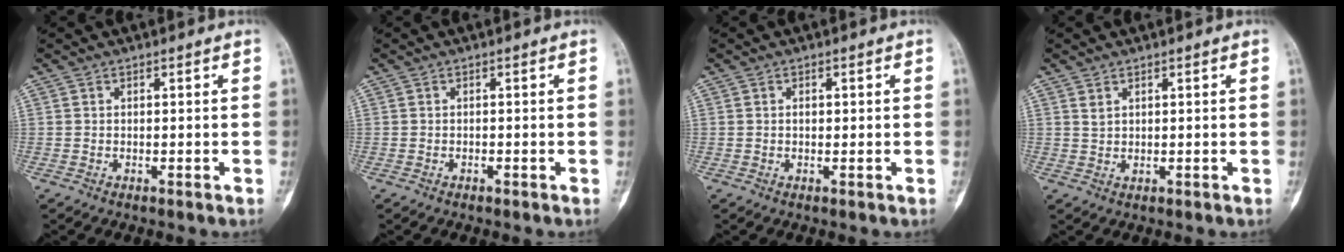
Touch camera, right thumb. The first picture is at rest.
{"total": 0.0}
{"total": 1.4, "force": [0.3, 0.7, 1.2], "torque": [-0.021, 0.001, 0.004]}
{"total": 1.3, "force": [0.9, 0.6, 0.8], "torque": [-0.011, -0.006, 0.021]}